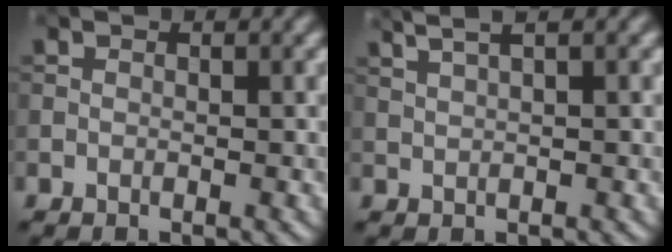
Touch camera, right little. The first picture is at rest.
{"total": 4.7, "force": [2.9, 1.6, 3.3], "torque": [-0.039, 0.025, 0.027]}